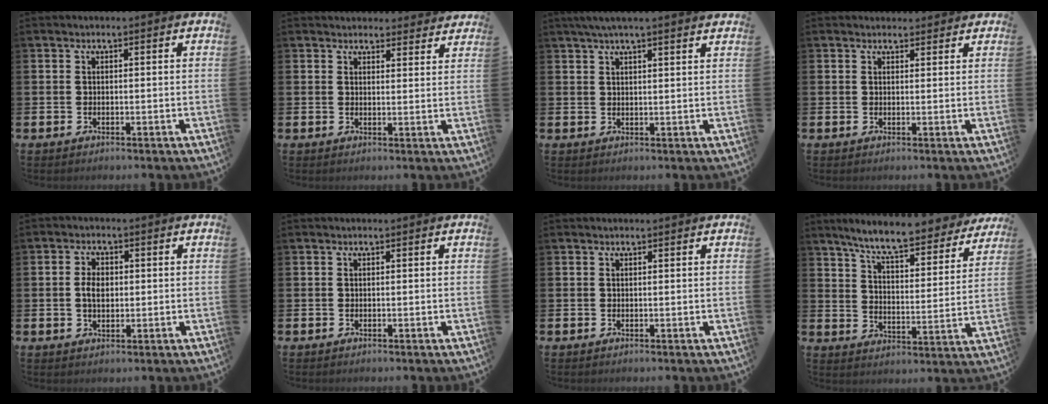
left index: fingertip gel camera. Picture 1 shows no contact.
{"total": 3.1, "force": [3.0, 0.9, -0.2], "torque": [0.009, -0.016, 0.053]}
{"total": 3.3, "force": [2.9, 0.0, 1.6], "torque": [-0.036, -0.003, 0.052]}
{"total": 1.5, "force": [1.4, 0.7, -0.1], "torque": [0.010, -0.001, 0.023]}
{"total": 3.2, "force": [0.2, 2.0, 2.4], "torque": [-0.025, 0.000, -0.002]}
{"total": 0.0}
{"total": 0.0}
{"total": 8.5, "force": [7.8, 0.8, 3.4], "torque": [-0.094, -0.057, 0.131]}